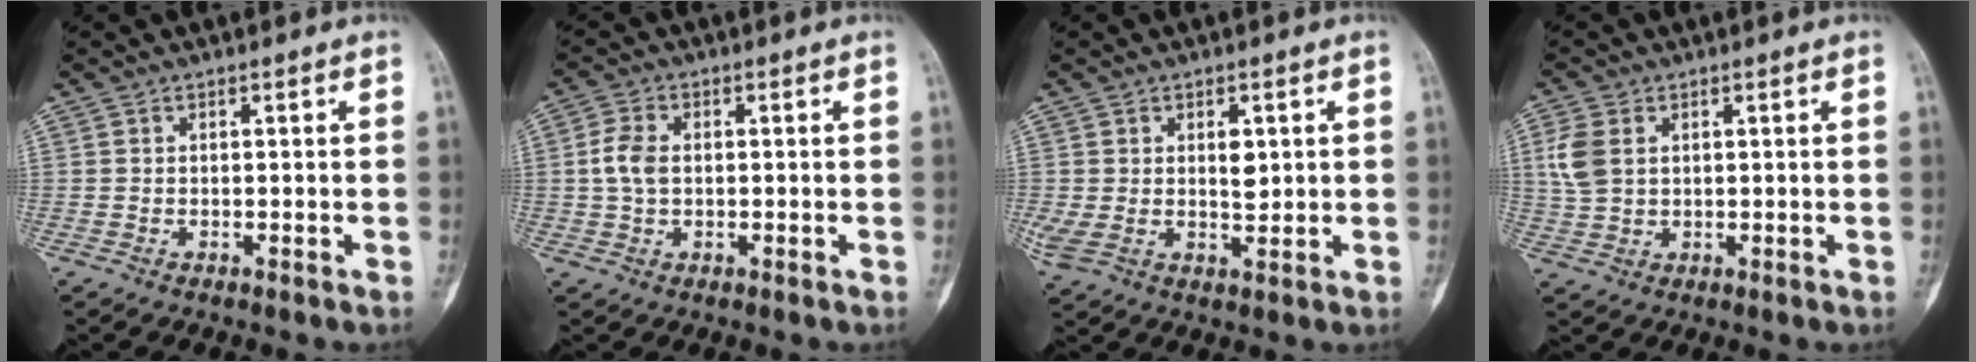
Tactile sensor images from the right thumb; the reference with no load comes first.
{"total": 4.8, "force": [0.2, 3.2, 3.6], "torque": [-0.076, 0.007, 0.000]}
{"total": 6.4, "force": [1.0, 3.7, 5.1], "torque": [-0.085, -0.003, 0.023]}
{"total": 5.7, "force": [1.5, 3.9, 3.9], "torque": [-0.094, 0.001, 0.034]}